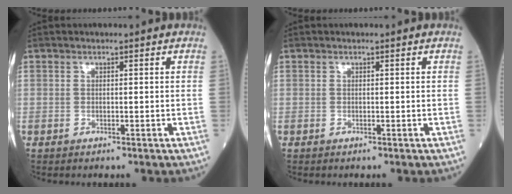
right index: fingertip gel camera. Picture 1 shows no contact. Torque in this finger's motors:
{"motor_torque": [0.00, 0.00, 0.00, -0.01]}